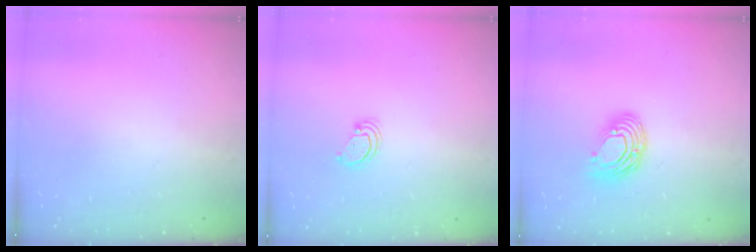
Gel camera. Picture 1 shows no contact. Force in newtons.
{"total": 2.3, "press": 2.3, "slide": 0.2}
{"total": 11.0, "press": 10.9, "slide": 1.1}